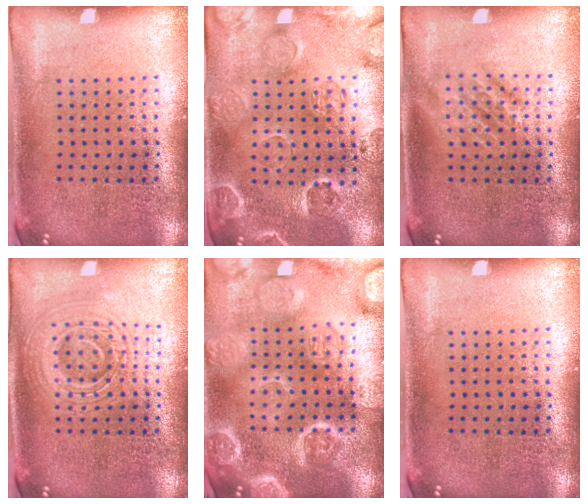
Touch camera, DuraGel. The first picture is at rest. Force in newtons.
{"total": 2.5, "press": 2.3, "slide": 1.0}
{"total": 1.0, "press": 1.0, "slide": 0.2}
{"total": 2.7, "press": 2.7, "slide": 0.5}
{"total": 6.0, "press": 6.0, "slide": 0.9}
{"total": 0.0}